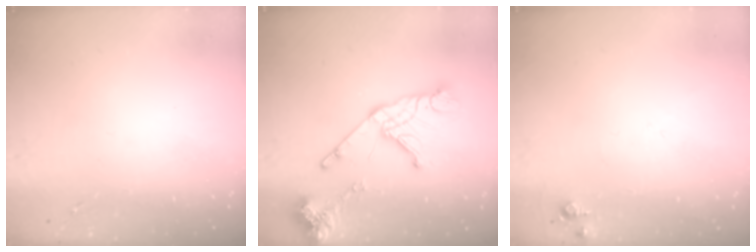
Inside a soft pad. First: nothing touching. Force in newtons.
{"total": 19.2, "press": 19.1, "slide": 2.3}
{"total": 4.2, "press": 4.2, "slide": 0.6}